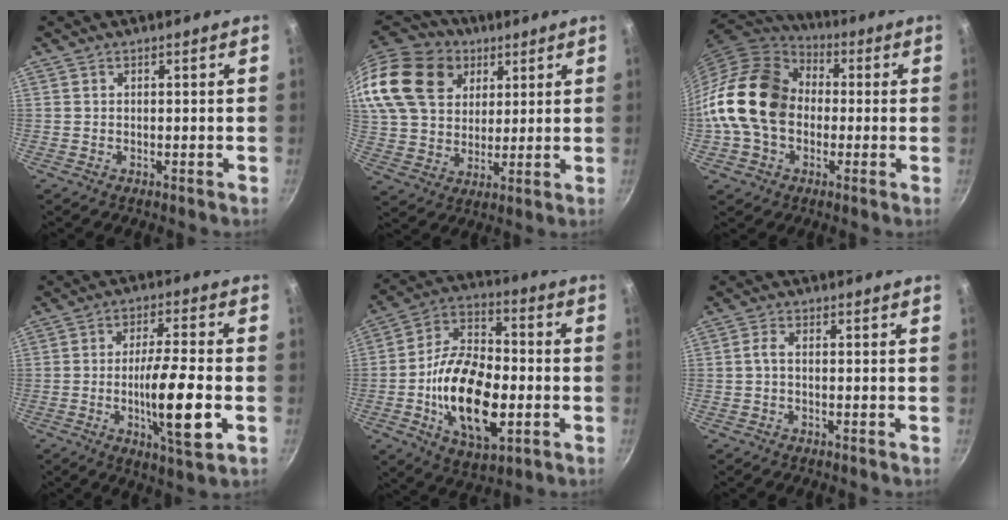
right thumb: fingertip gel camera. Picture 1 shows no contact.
{"total": 26.5, "force": [13.2, 19.2, 12.5], "torque": [-0.278, 0.013, 0.251]}
{"total": 18.8, "force": [-0.3, 14.1, 12.3], "torque": [-0.205, 0.038, -0.017]}
{"total": 13.2, "force": [-3.2, 2.5, 12.5], "torque": [-0.211, 0.012, -0.055]}
{"total": 20.0, "force": [-4.1, 10.7, 16.4], "torque": [-0.275, 0.023, -0.077]}
{"total": 1.9, "force": [-0.3, 0.5, 1.9], "torque": [-0.051, 0.007, -0.009]}